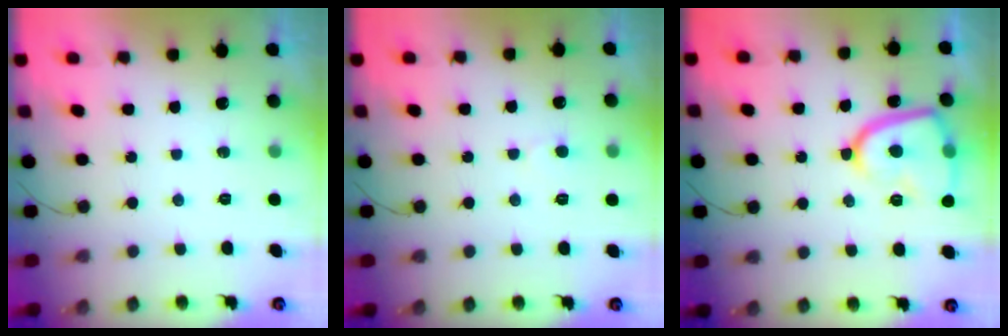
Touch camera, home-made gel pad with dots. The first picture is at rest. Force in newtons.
{"total": 3.7, "press": 3.7, "slide": 0.3}
{"total": 14.8, "press": 14.7, "slide": 1.7}